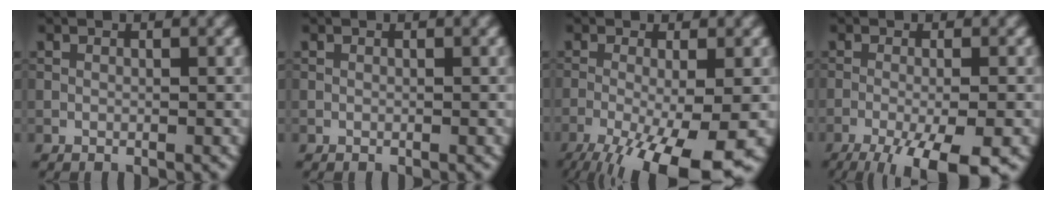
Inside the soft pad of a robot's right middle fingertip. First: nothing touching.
{"total": 0.0}
{"total": 11.3, "force": [-5.6, 3.0, 9.4], "torque": [-0.154, -0.024, -0.092]}
{"total": 8.9, "force": [-4.9, 2.4, 7.0], "torque": [-0.100, -0.020, -0.076]}